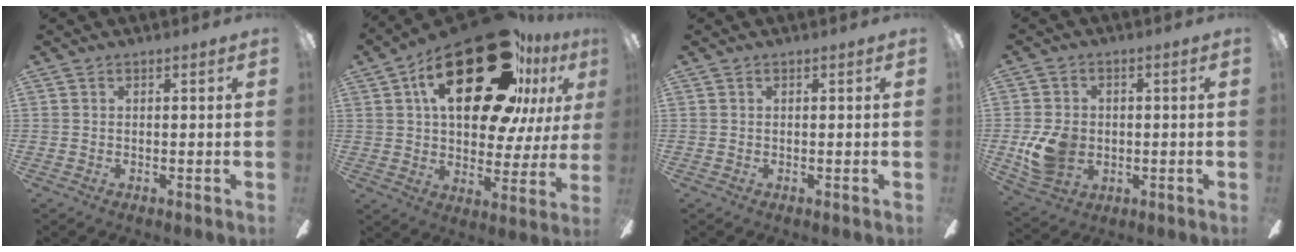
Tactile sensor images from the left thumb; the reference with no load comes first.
{"total": 30.4, "force": [14.8, 14.0, 22.6], "torque": [-0.360, -0.075, 0.249]}
{"total": 0.0}
{"total": 9.5, "force": [-1.2, 7.7, 5.4], "torque": [-0.114, 0.013, -0.019]}